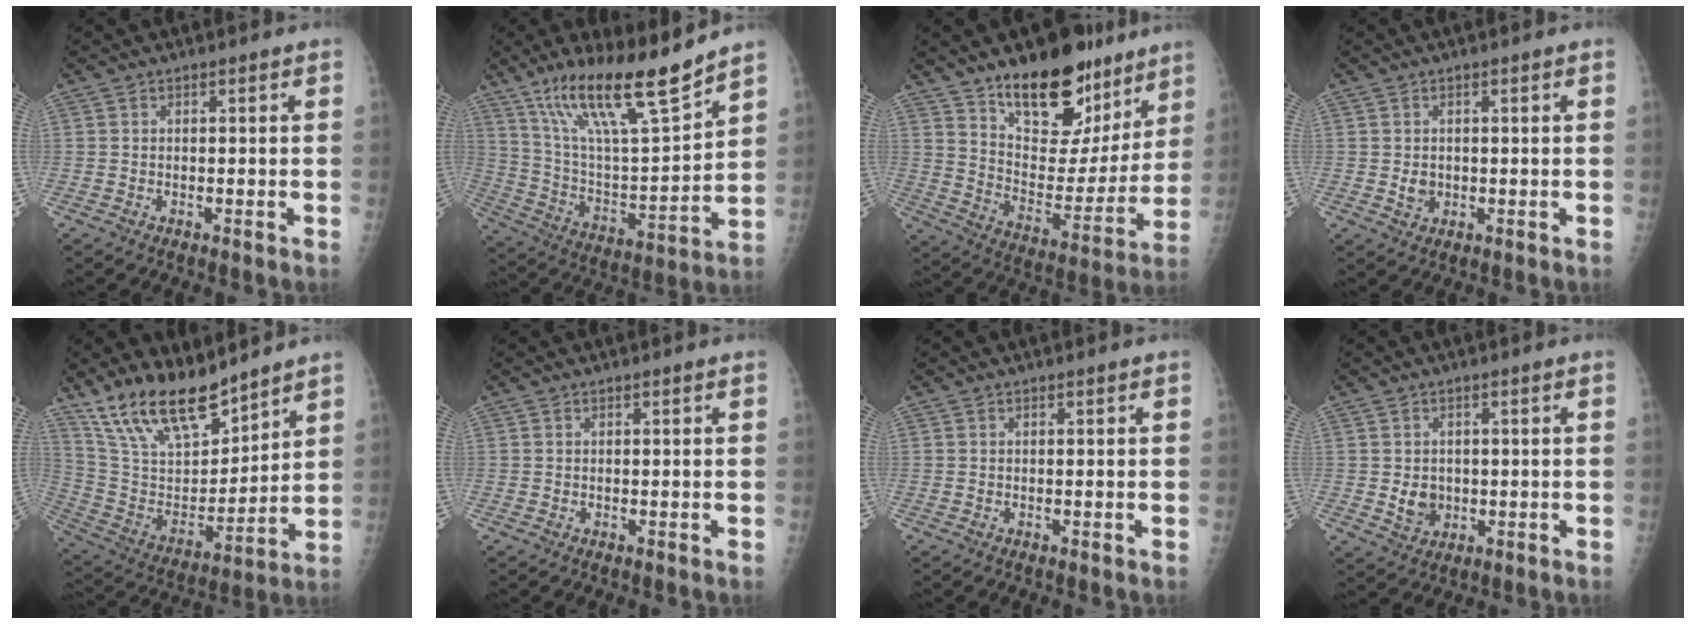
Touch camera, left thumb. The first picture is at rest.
{"total": 19.8, "force": [14.5, 3.3, 13.1], "torque": [-0.208, -0.069, 0.267]}
{"total": 23.1, "force": [15.8, 11.1, 12.7], "torque": [-0.139, -0.092, 0.251]}
{"total": 2.2, "force": [0.1, 1.9, 1.1], "torque": [-0.012, -0.001, 0.008]}
{"total": 18.5, "force": [14.5, 6.6, 9.3], "torque": [-0.133, -0.072, 0.281]}
{"total": 0.0}
{"total": 0.0}
{"total": 4.3, "force": [-0.1, 3.6, 2.3], "torque": [-0.019, -0.001, 0.009]}